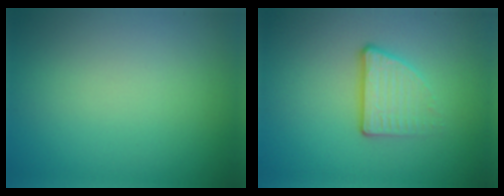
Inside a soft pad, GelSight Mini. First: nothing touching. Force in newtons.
{"total": 3.7, "press": 2.2, "slide": 3.0}